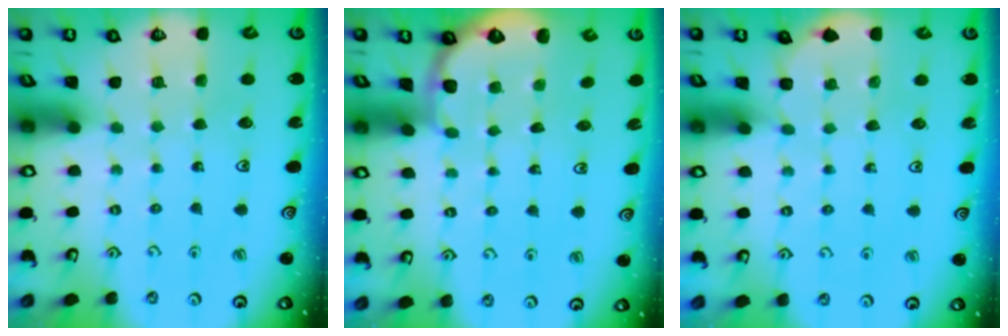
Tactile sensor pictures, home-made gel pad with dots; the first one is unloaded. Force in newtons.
{"total": 1.8, "press": 1.7, "slide": 0.1}
{"total": 2.2, "press": 2.2, "slide": 0.3}